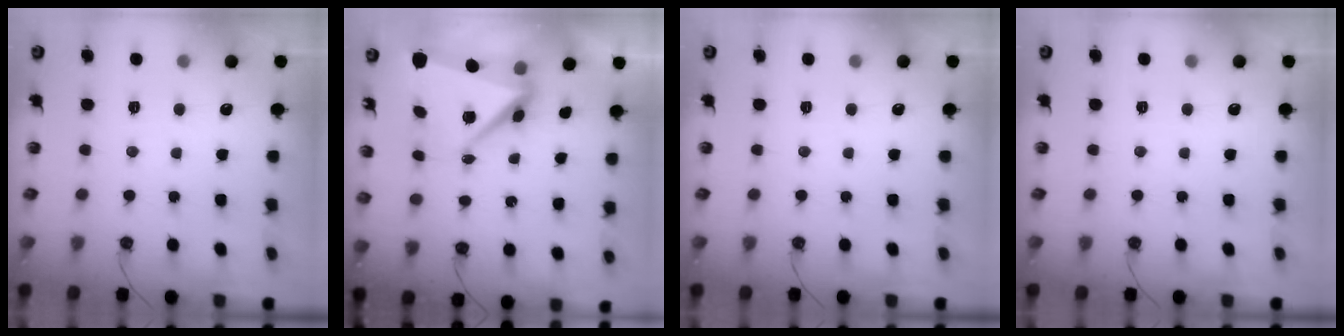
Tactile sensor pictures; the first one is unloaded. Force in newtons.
{"total": 9.1, "press": 9.0, "slide": 1.3}
{"total": 0.0}
{"total": 0.0}